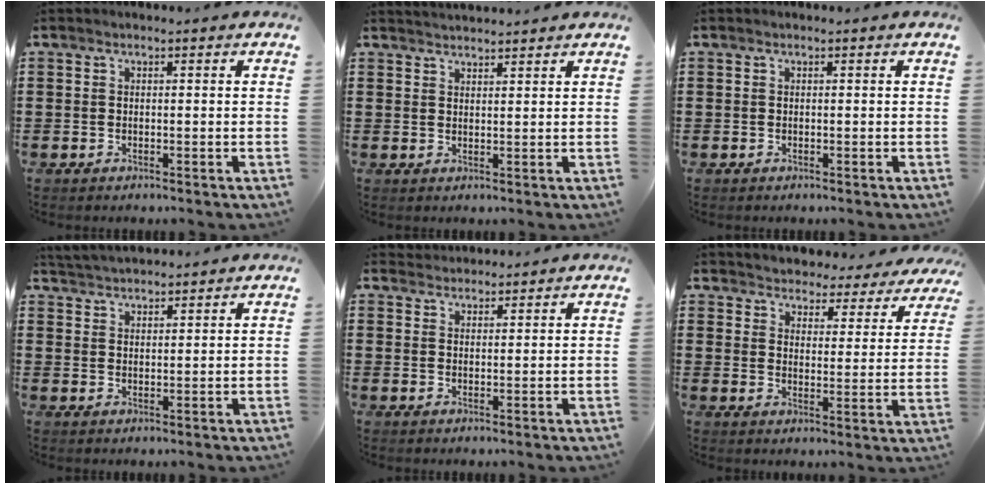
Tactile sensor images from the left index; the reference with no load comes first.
{"total": 1.8, "force": [1.8, -0.1, -0.1], "torque": [-0.003, -0.002, 0.036]}
{"total": 0.0}
{"total": 2.9, "force": [2.9, 0.1, -0.2], "torque": [-0.006, -0.006, 0.055]}
{"total": 1.9, "force": [1.9, 0.2, -0.3], "torque": [-0.001, -0.001, 0.038]}
{"total": 3.9, "force": [3.8, 0.2, -0.7], "torque": [-0.015, -0.034, 0.062]}